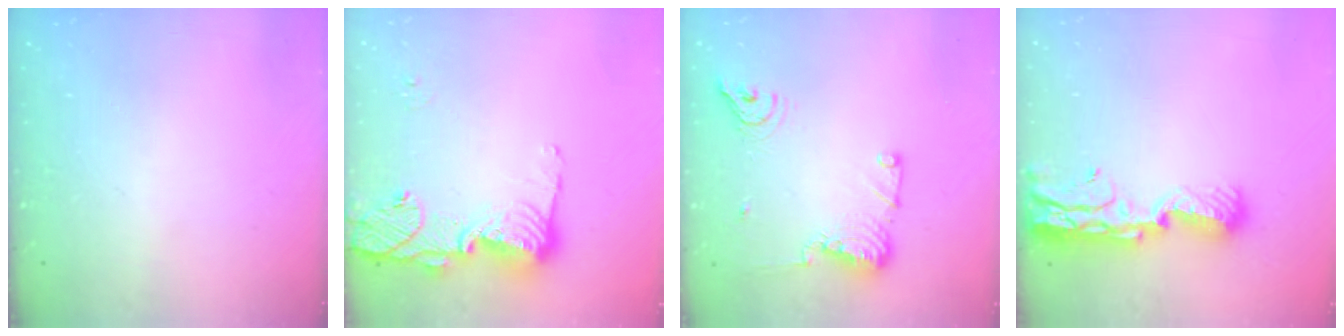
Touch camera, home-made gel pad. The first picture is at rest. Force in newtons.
{"total": 14.2, "press": 14.2, "slide": 1.5}
{"total": 11.6, "press": 11.5, "slide": 1.6}
{"total": 11.5, "press": 11.4, "slide": 1.6}